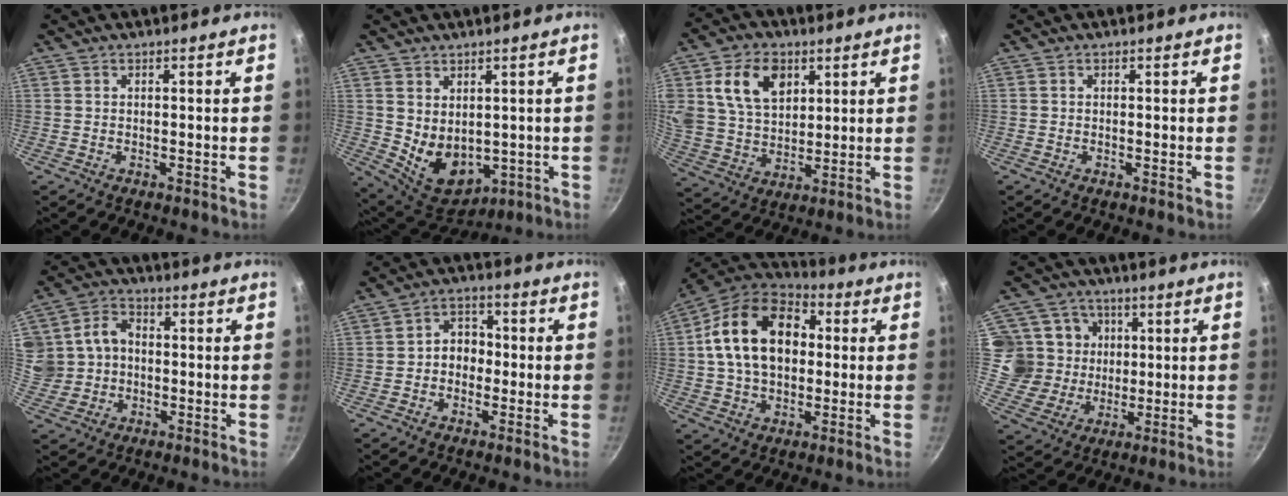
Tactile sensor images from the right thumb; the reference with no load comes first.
{"total": 9.9, "force": [0.8, 7.1, 6.8], "torque": [-0.084, -0.026, 0.042]}
{"total": 13.7, "force": [5.1, 9.6, 8.4], "torque": [-0.131, -0.014, 0.097]}
{"total": 0.0}
{"total": 10.3, "force": [0.6, 8.9, 5.0], "torque": [-0.078, 0.017, 0.011]}
{"total": 5.5, "force": [-0.8, 4.4, 3.1], "torque": [-0.011, 0.021, -0.023]}
{"total": 18.9, "force": [2.5, 13.0, 13.5], "torque": [-0.203, 0.029, 0.026]}
{"total": 12.0, "force": [2.0, 11.2, 3.7], "torque": [-0.036, 0.001, 0.032]}